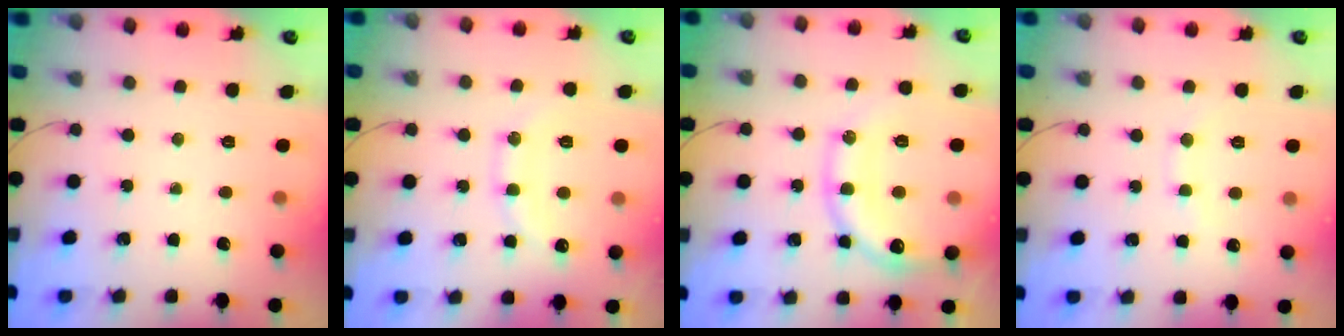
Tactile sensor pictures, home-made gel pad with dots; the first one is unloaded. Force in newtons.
{"total": 12.9, "press": 12.9, "slide": 1.0}
{"total": 18.8, "press": 18.6, "slide": 2.7}
{"total": 4.9, "press": 4.8, "slide": 1.0}